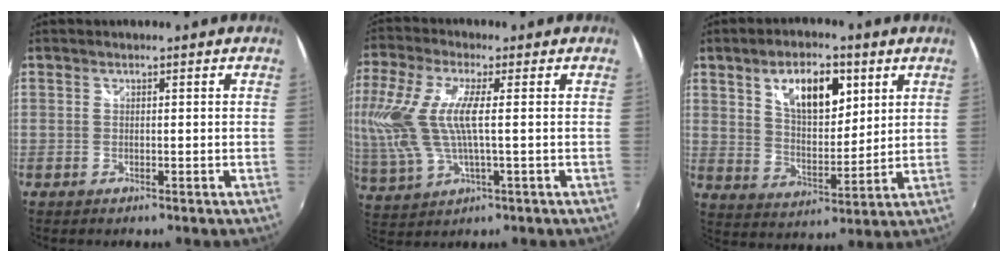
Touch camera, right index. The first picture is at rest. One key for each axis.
{"total": 15.2, "fx": 1.2, "fy": 5.1, "fz": 14.3, "tx": -0.292, "ty": -0.003, "tz": 0.031}
{"total": 11.8, "fx": 5.4, "fy": 5.8, "fz": 8.8, "tx": -0.143, "ty": 0.010, "tz": 0.094}